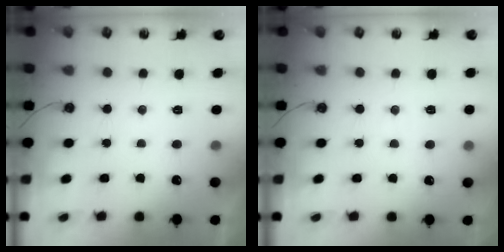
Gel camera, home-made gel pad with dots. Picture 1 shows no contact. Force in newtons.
{"total": 2.1, "press": 2.1, "slide": 0.3}